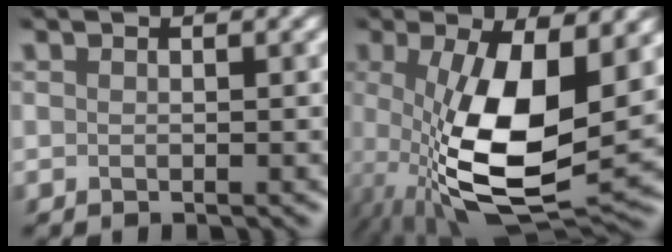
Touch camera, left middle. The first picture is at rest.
{"total": 10.2, "force": [-0.8, 3.6, 9.5], "torque": [-0.200, -0.015, -0.002]}